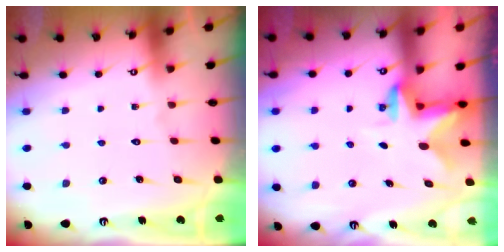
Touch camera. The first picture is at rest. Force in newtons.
{"total": 2.4, "press": 2.4, "slide": 0.4}